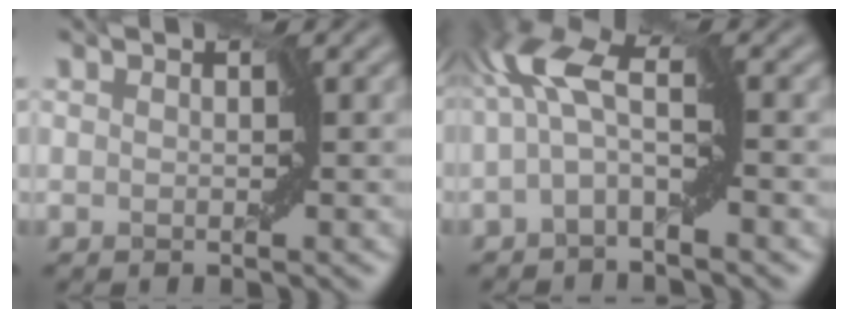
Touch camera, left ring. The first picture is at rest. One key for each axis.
{"total": 5.6, "fx": -0.3, "fy": 1.8, "fz": 5.3, "tx": -0.113, "ty": 0.028, "tz": -0.026}